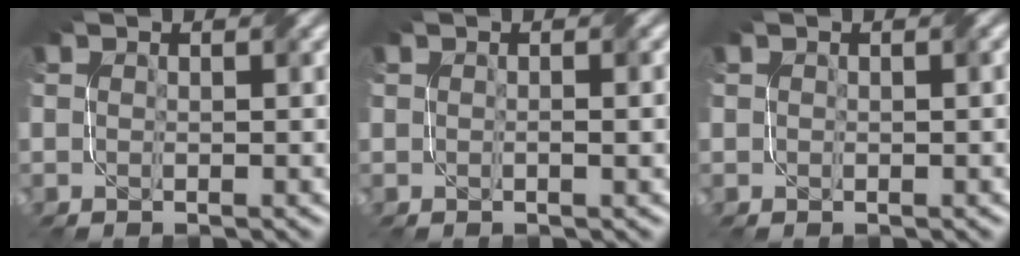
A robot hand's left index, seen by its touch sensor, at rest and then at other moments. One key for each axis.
{"total": 1.0, "fx": -0.1, "fy": 0.2, "fz": 1.0, "tx": -0.016, "ty": -0.002, "tz": -0.001}
{"total": 0.7, "fx": 0.3, "fy": 0.4, "fz": 0.4, "tx": -0.006, "ty": 0.001, "tz": 0.004}